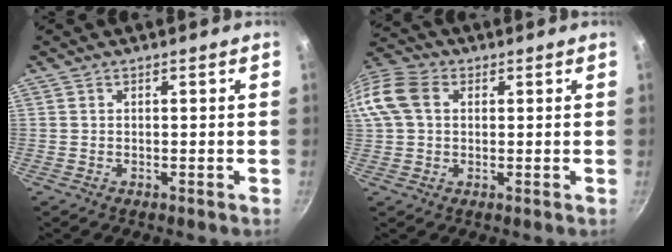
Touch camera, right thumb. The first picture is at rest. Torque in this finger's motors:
{"motor_torque": [-0.94, 1.12, 0.49, -0.47, 0.09]}